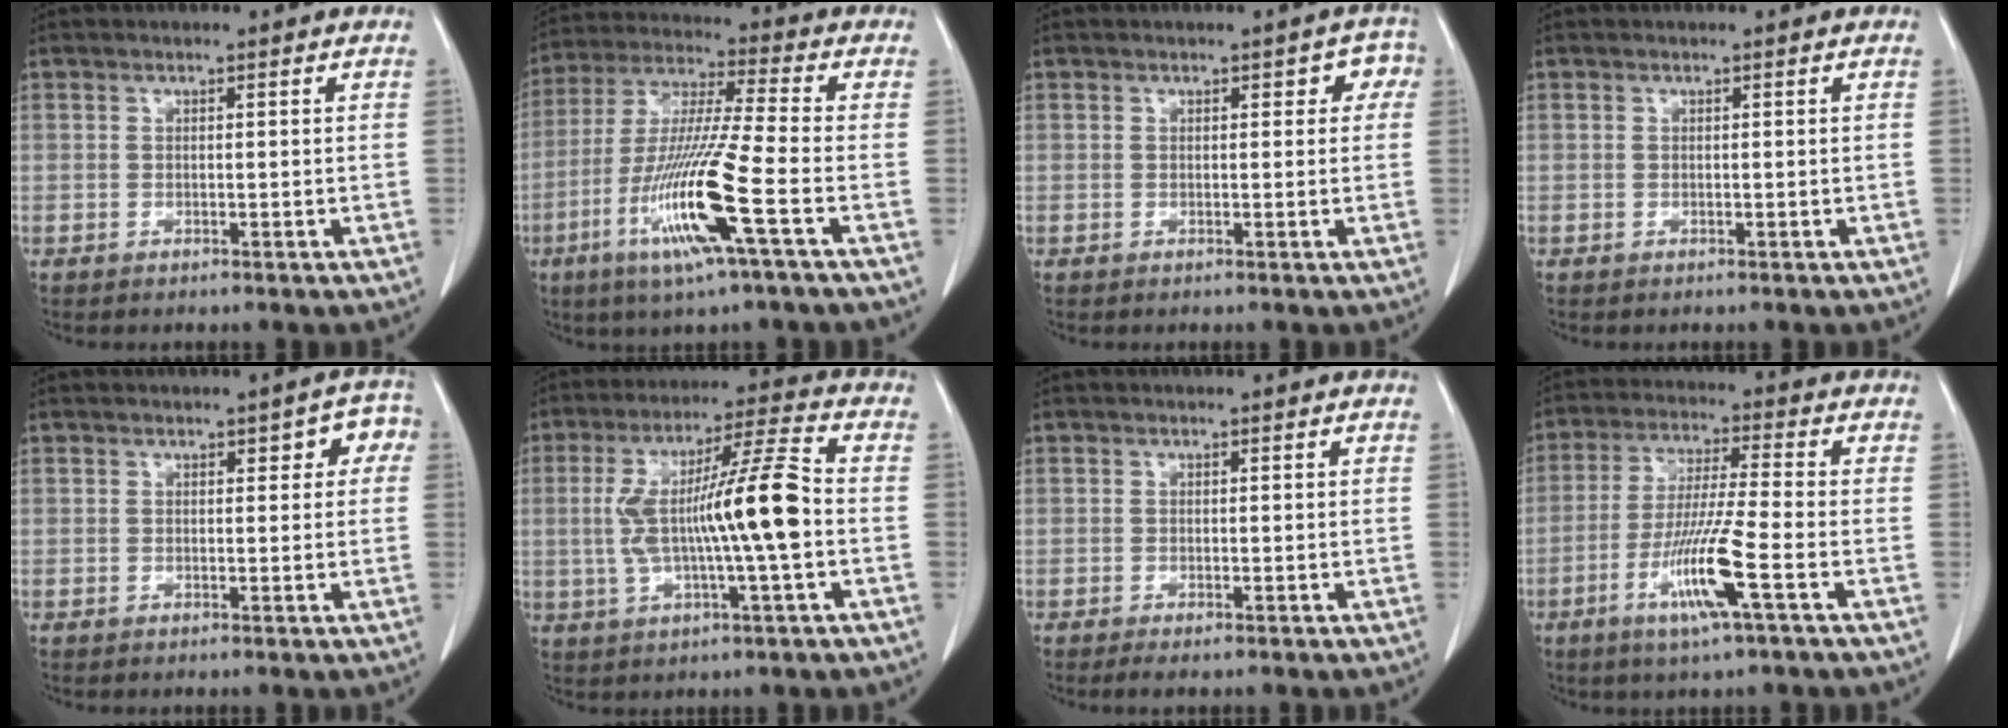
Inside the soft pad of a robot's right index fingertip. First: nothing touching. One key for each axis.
{"total": 15.0, "fx": -5.7, "fy": -0.7, "fz": 13.9, "tx": -0.287, "ty": -0.020, "tz": -0.112}
{"total": 2.9, "fx": 0.9, "fy": 1.8, "fz": 2.1, "tx": -0.009, "ty": 0.016, "tz": 0.006}
{"total": 0.0}
{"total": 3.7, "fx": 1.2, "fy": 1.8, "fz": 3.0, "tx": -0.022, "ty": 0.018, "tz": 0.008}
{"total": 13.7, "fx": -0.7, "fy": 0.5, "fz": 13.7, "tx": -0.253, "ty": 0.018, "tz": -0.015}
{"total": 1.4, "fx": -1.1, "fy": 0.1, "fz": 0.9, "tx": -0.012, "ty": -0.006, "tz": -0.016}
{"total": 10.5, "fx": -4.2, "fy": -0.6, "fz": 9.6, "tx": -0.187, "ty": -0.016, "tz": -0.082}